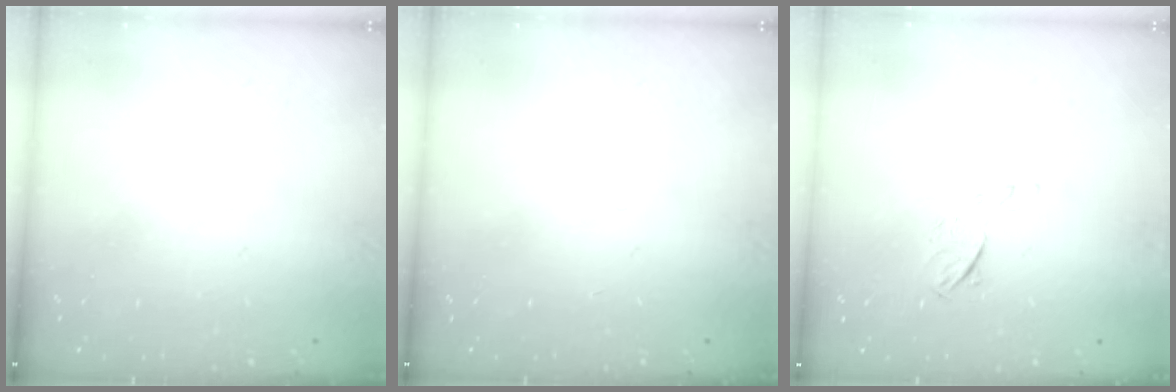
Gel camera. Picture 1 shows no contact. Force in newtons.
{"total": 0.0}
{"total": 4.8, "press": 4.7, "slide": 0.9}